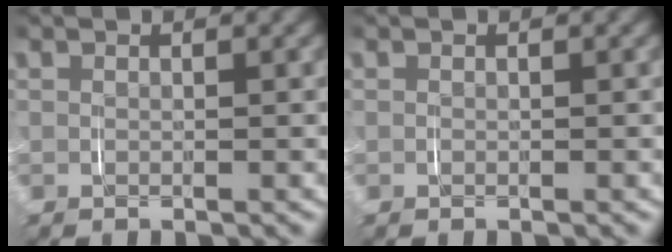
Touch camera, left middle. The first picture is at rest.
{"total": 0.0}